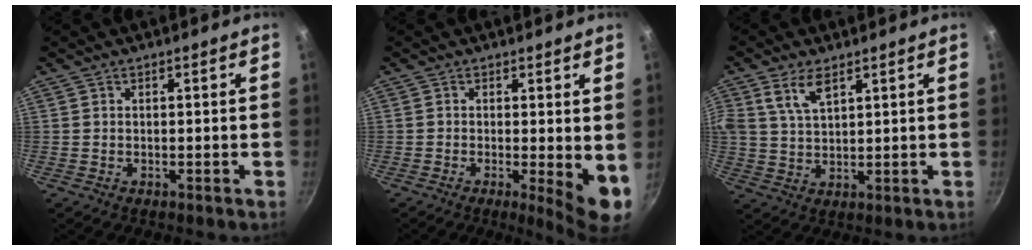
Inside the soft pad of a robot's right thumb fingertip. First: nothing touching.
{"total": 6.6, "force": [-0.5, 1.6, 6.4], "torque": [-0.084, -0.014, -0.005]}
{"total": 6.2, "force": [3.3, 3.1, 4.4], "torque": [-0.081, -0.012, 0.066]}